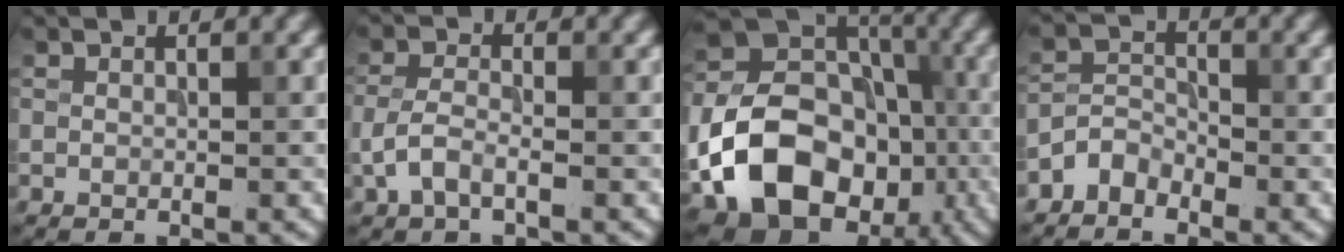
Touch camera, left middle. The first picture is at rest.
{"total": 2.4, "force": [-1.0, 1.1, 1.8], "torque": [-0.043, 0.004, -0.027]}
{"total": 16.5, "force": [-5.2, 12.2, 9.8], "torque": [-0.201, -0.021, -0.084]}
{"total": 2.2, "force": [-1.8, 1.1, 0.7], "torque": [-0.009, 0.010, -0.043]}